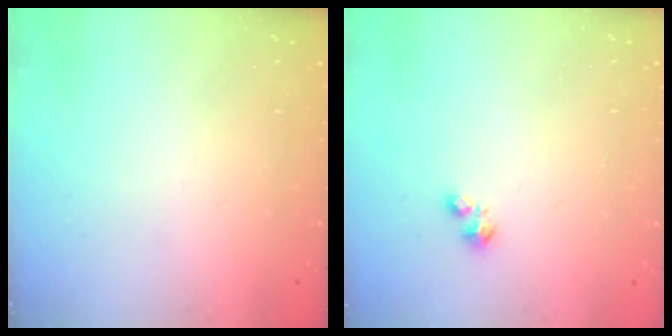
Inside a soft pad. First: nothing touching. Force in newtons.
{"total": 1.1, "press": 1.1, "slide": 0.3}